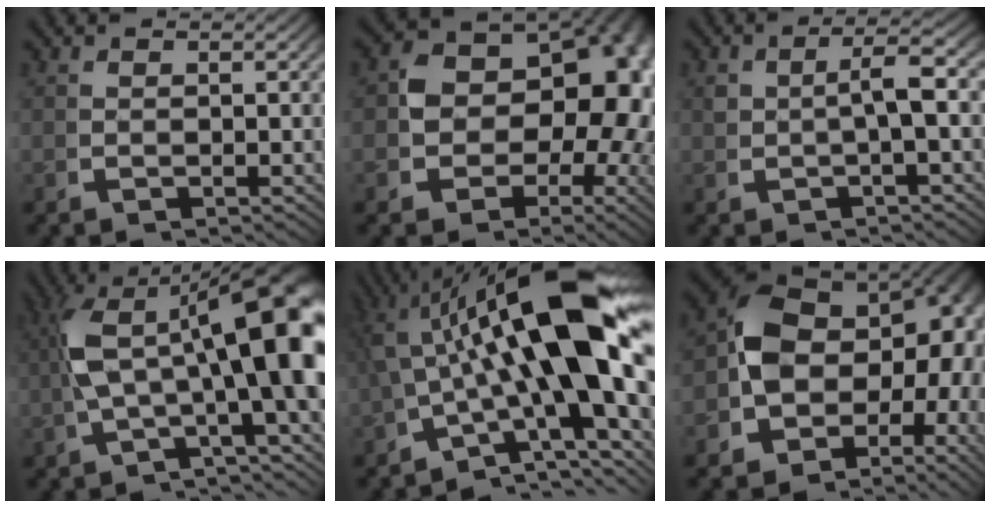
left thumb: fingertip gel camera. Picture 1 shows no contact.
{"total": 15.8, "force": [0.6, 11.6, 10.7], "torque": [-0.166, -0.019, 0.006]}
{"total": 3.3, "force": [0.1, 1.5, 3.0], "torque": [-0.062, 0.004, 0.006]}
{"total": 14.5, "force": [0.6, 6.7, 12.9], "torque": [-0.200, -0.007, 0.011]}
{"total": 20.5, "force": [0.5, 10.4, 17.7], "torque": [-0.288, -0.021, 0.016]}
{"total": 15.6, "force": [-1.1, 11.3, 10.6], "torque": [-0.196, -0.038, -0.013]}